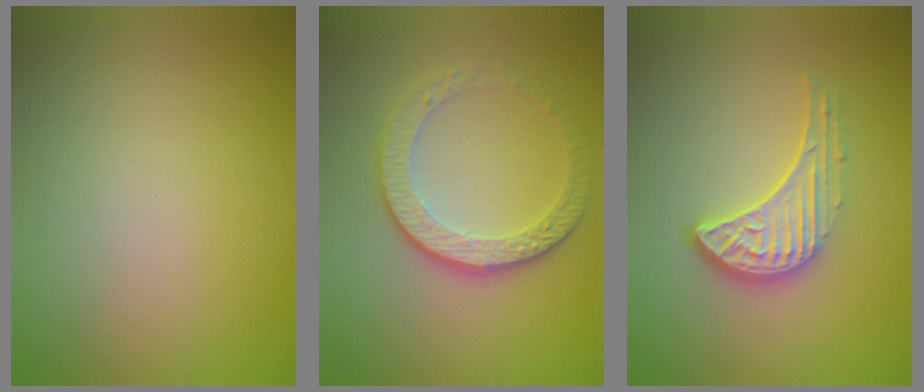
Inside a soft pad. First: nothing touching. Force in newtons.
{"total": 4.4, "press": 3.2, "slide": 2.9}
{"total": 3.9, "press": 3.1, "slide": 2.3}